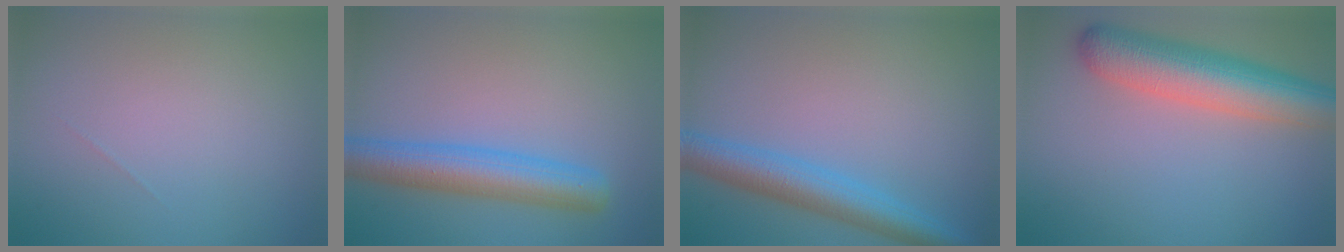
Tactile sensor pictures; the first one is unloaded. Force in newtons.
{"total": 5.7, "press": 5.7, "slide": 0.1}
{"total": 4.9, "press": 4.9, "slide": 0.1}
{"total": 7.4, "press": 7.4, "slide": 0.5}